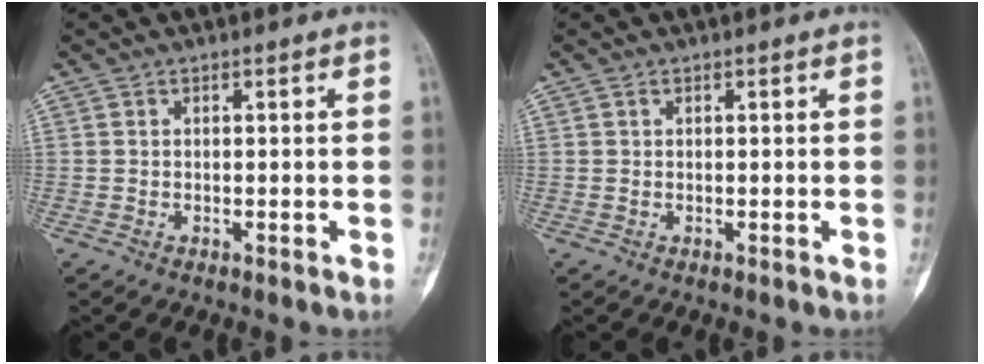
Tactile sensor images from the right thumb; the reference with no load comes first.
{"total": 0.0}